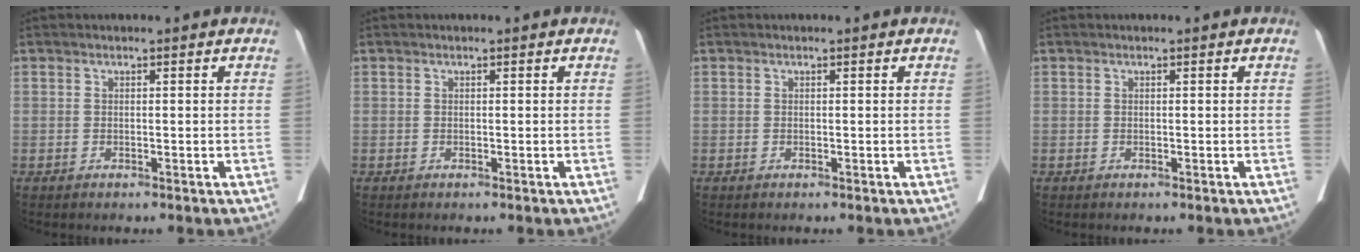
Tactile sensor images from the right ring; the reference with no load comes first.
{"total": 0.0}
{"total": 0.0}
{"total": 0.0}